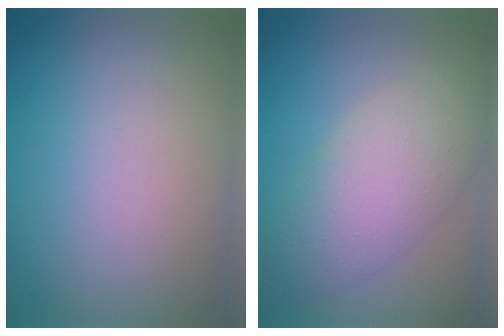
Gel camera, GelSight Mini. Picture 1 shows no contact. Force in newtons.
{"total": 5.9, "press": 5.9, "slide": 0.2}